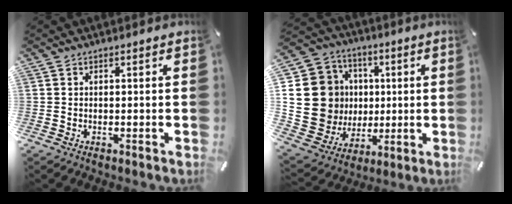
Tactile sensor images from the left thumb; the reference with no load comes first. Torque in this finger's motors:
{"motor_torque": [2.49, 2.52, 1.54, -1.22, 0.40]}